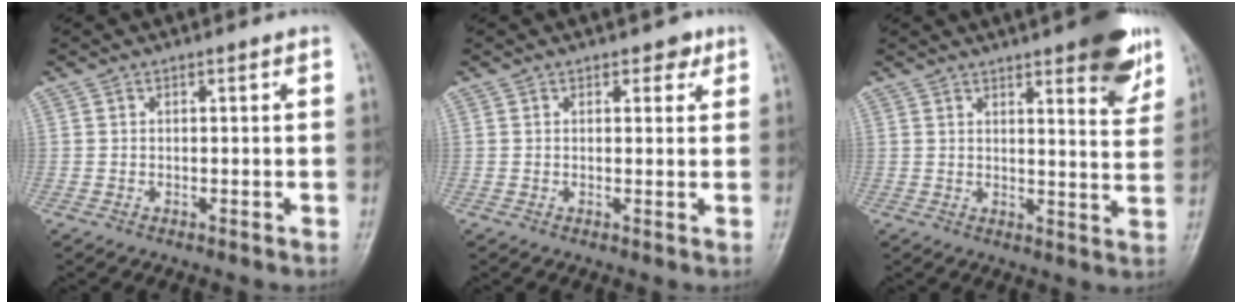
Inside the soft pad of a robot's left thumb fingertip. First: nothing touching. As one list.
[{"total": 2.2, "force": [1.4, 1.4, 1.0], "torque": [0.004, -0.005, 0.015]}, {"total": 12.3, "force": [7.8, 3.5, 8.9], "torque": [-0.083, -0.038, 0.094]}]